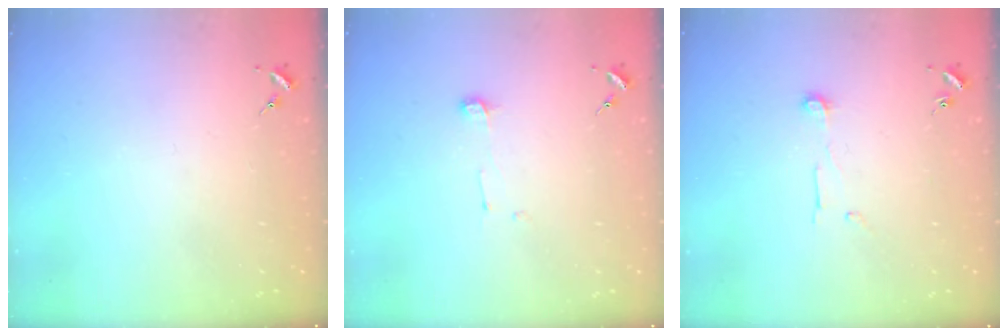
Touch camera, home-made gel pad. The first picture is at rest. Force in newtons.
{"total": 3.9, "press": 3.9, "slide": 0.5}
{"total": 7.1, "press": 7.1, "slide": 0.3}